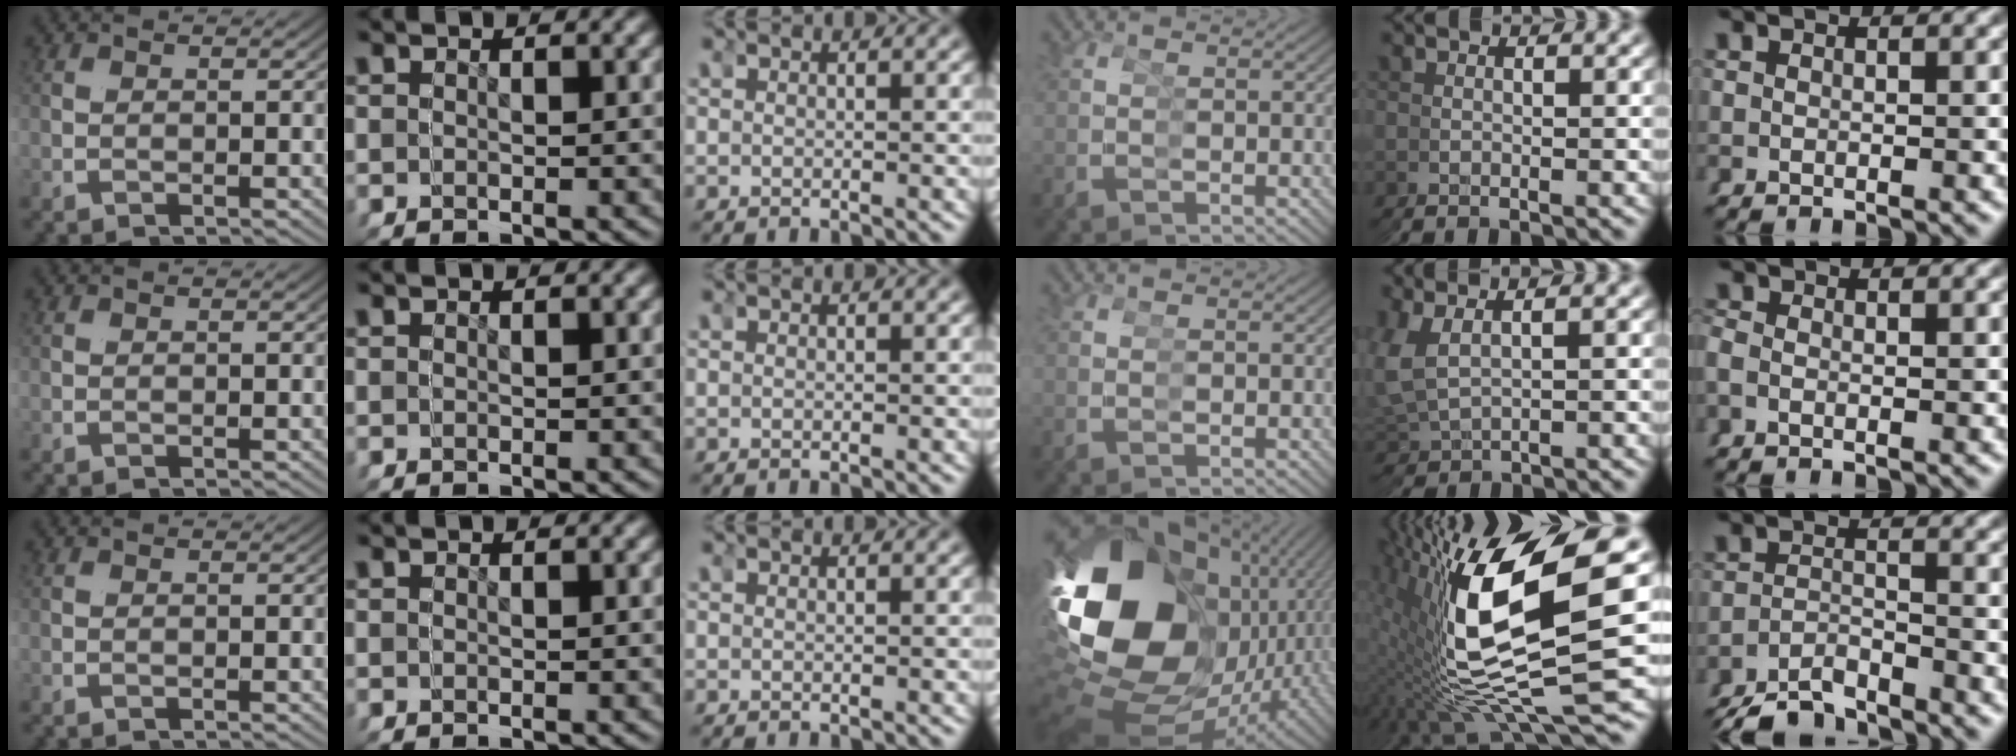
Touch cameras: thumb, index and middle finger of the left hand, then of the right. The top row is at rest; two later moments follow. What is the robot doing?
{"motion": "grasp_and_lifting", "object": "scissors"}